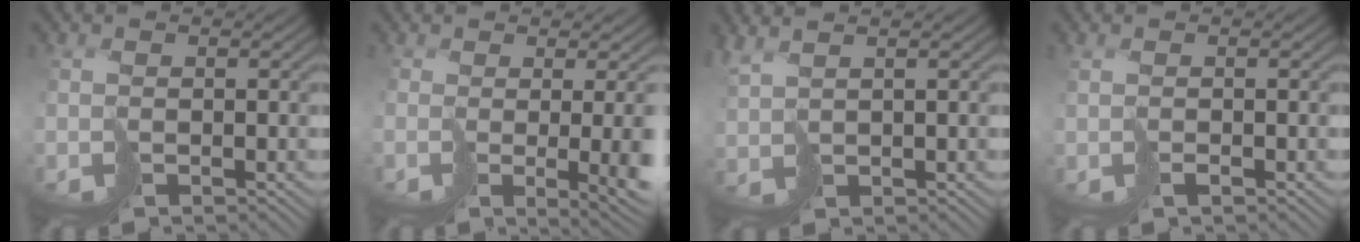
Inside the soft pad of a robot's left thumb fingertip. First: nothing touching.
{"total": 7.5, "force": [-0.9, 1.8, 7.2], "torque": [-0.079, -0.028, 0.022]}
{"total": 2.8, "force": [2.1, 0.0, 1.8], "torque": [-0.061, -0.002, 0.047]}
{"total": 0.6, "force": [0.1, 0.0, 0.6], "torque": [-0.016, -0.001, 0.004]}